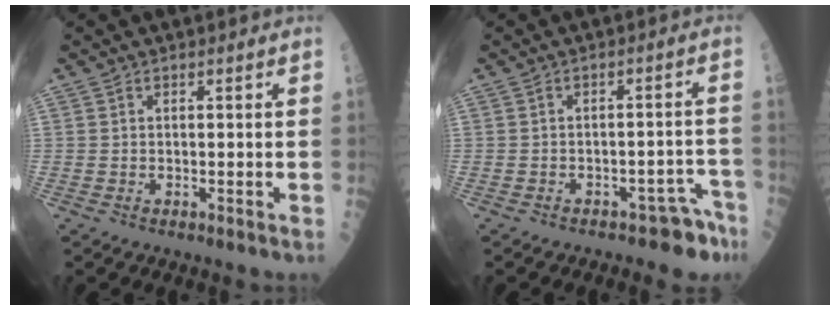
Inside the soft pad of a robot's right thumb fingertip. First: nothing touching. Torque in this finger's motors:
{"motor_torque": [0.96, -0.14, 0.17, -0.40, 0.01]}